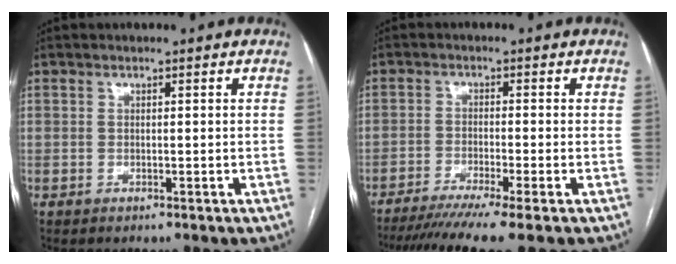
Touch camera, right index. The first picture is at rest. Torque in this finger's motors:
{"motor_torque": [1.02, -0.54, 0.48, 0.10]}